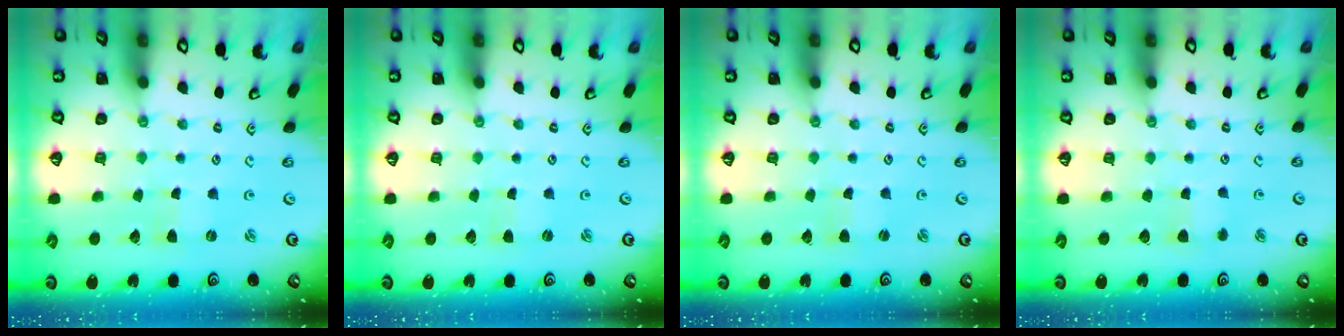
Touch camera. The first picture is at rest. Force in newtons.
{"total": 0.0}
{"total": 2.4, "press": 2.4, "slide": 0.5}
{"total": 3.7, "press": 3.6, "slide": 0.4}